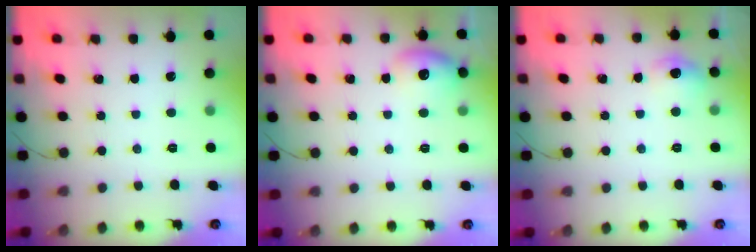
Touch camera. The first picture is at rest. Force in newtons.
{"total": 9.4, "press": 9.3, "slide": 1.3}
{"total": 6.1, "press": 5.8, "slide": 1.9}